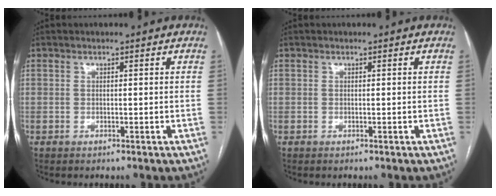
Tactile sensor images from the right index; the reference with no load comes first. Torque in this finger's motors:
{"motor_torque": [0.00, 0.00, 0.00, 0.00]}